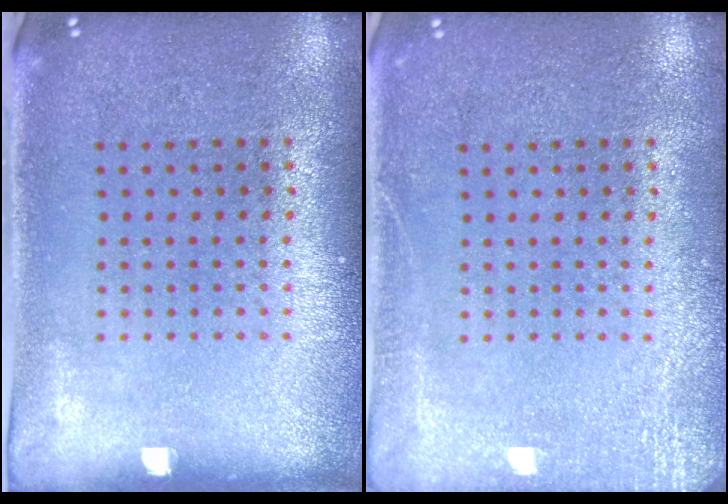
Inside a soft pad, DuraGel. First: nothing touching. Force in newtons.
{"total": 2.5, "press": 2.4, "slide": 0.3}